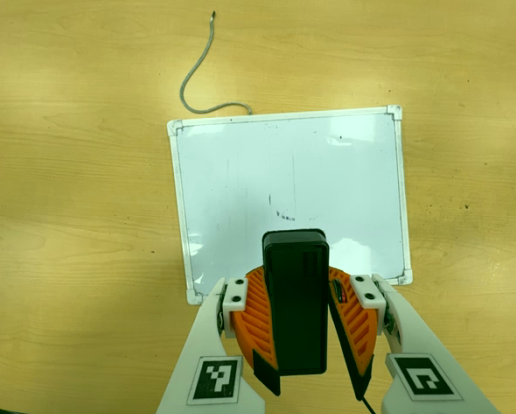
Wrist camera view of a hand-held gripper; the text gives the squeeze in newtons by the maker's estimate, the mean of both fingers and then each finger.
{"total": 10.0, "left": 10.1, "right": 9.9}